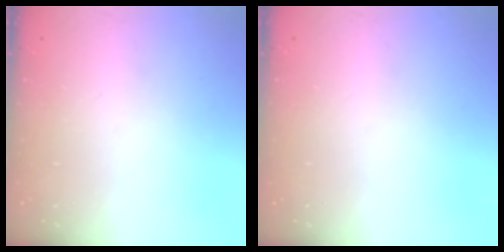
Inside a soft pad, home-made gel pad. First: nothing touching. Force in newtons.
{"total": 0.0}